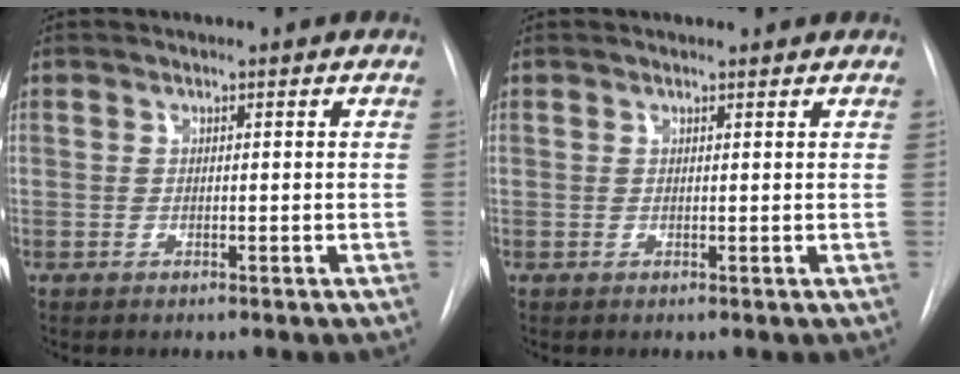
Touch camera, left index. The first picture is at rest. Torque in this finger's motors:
{"motor_torque": [0.30, -0.33, -0.21, 0.00]}